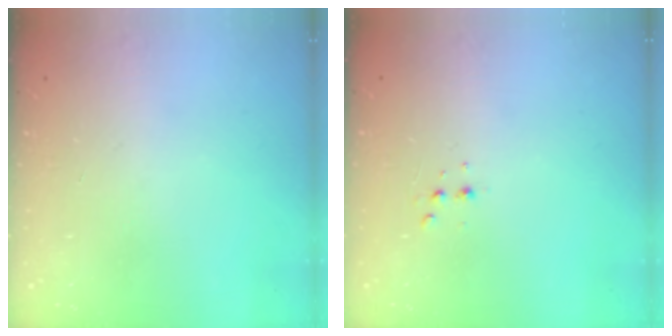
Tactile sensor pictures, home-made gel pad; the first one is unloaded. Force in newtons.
{"total": 3.1, "press": 3.0, "slide": 0.6}